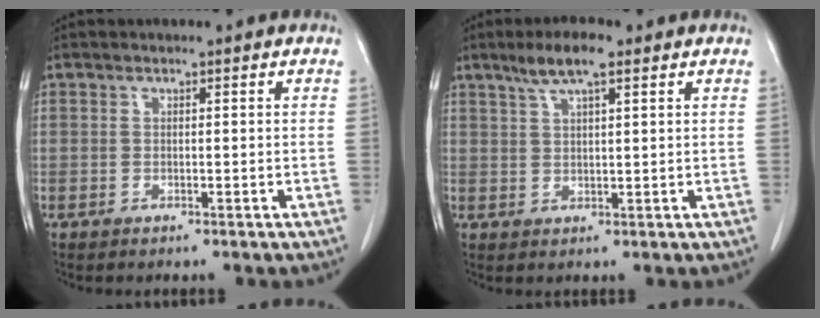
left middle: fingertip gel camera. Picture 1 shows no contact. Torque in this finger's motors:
{"motor_torque": [0.76, -0.63, 0.06, 0.04]}